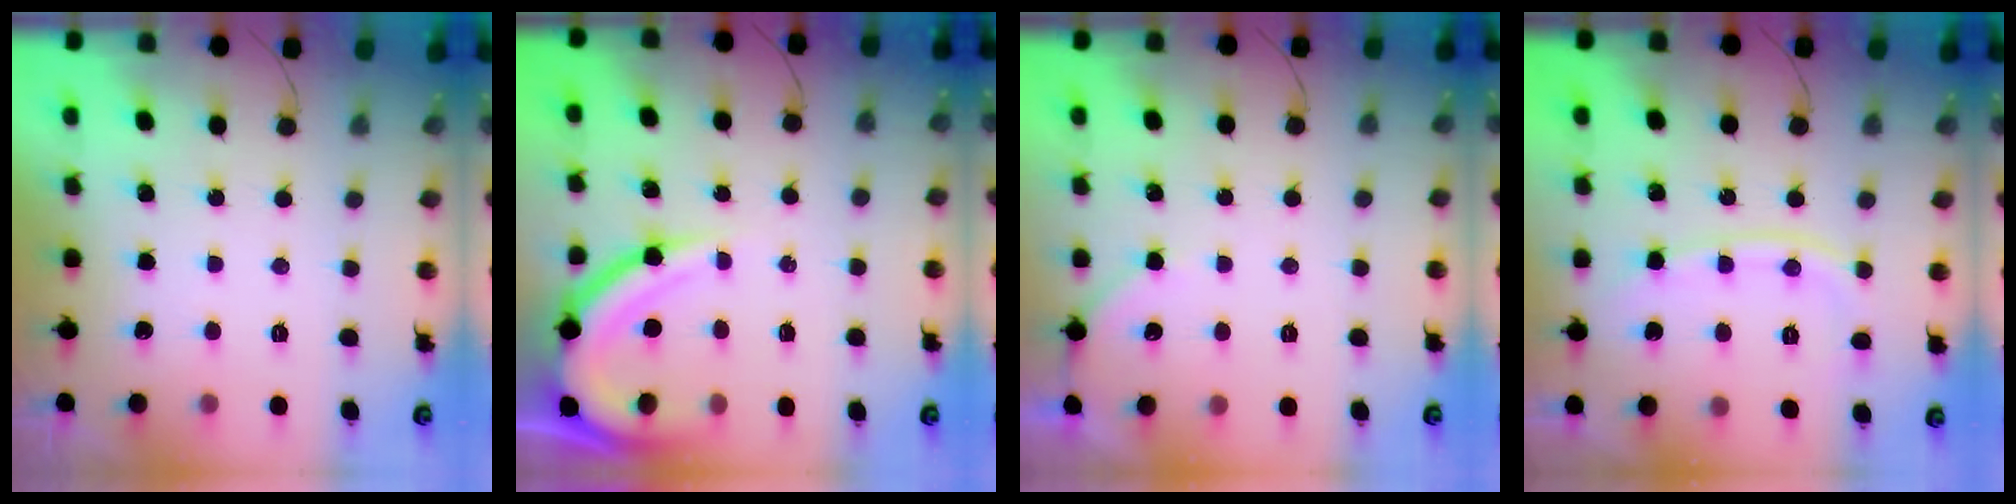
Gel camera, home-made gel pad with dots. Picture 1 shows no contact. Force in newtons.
{"total": 13.0, "press": 13.0, "slide": 1.1}
{"total": 2.8, "press": 2.8, "slide": 0.4}
{"total": 9.2, "press": 9.2, "slide": 0.2}